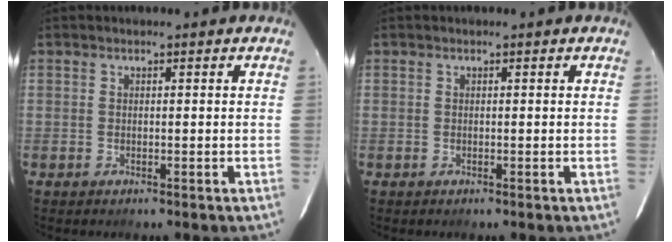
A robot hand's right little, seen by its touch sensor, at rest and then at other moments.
{"total": 0.0}